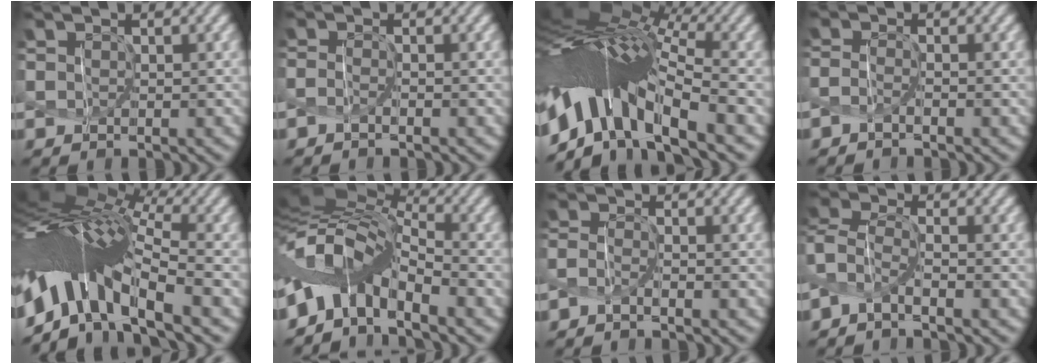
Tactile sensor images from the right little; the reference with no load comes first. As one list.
[{"total": 1.3, "force": [-0.9, -0.8, -0.2], "torque": [-0.022, -0.003, -0.009]}, {"total": 12.9, "force": [-3.7, 4.8, 11.5], "torque": [-0.245, 0.023, -0.052]}, {"total": 1.3, "force": [-1.2, -0.7, 0.1], "torque": [-0.028, -0.003, -0.016]}, {"total": 11.3, "force": [-3.4, 3.8, 10.1], "torque": [-0.219, 0.024, -0.047]}, {"total": 6.2, "force": [-3.7, 3.0, 4.0], "torque": [-0.085, 0.004, -0.069]}, {"total": 1.4, "force": [-1.3, -0.5, 0.3], "torque": [-0.033, -0.002, -0.020]}, {"total": 2.6, "force": [-2.0, 0.4, 1.7], "torque": [-0.052, 0.000, -0.039]}]